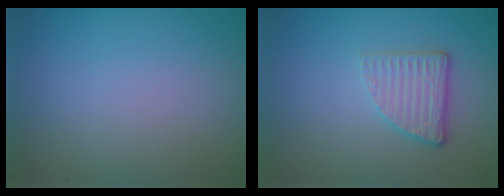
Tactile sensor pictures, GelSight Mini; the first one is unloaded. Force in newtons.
{"total": 2.7, "press": 2.3, "slide": 1.4}